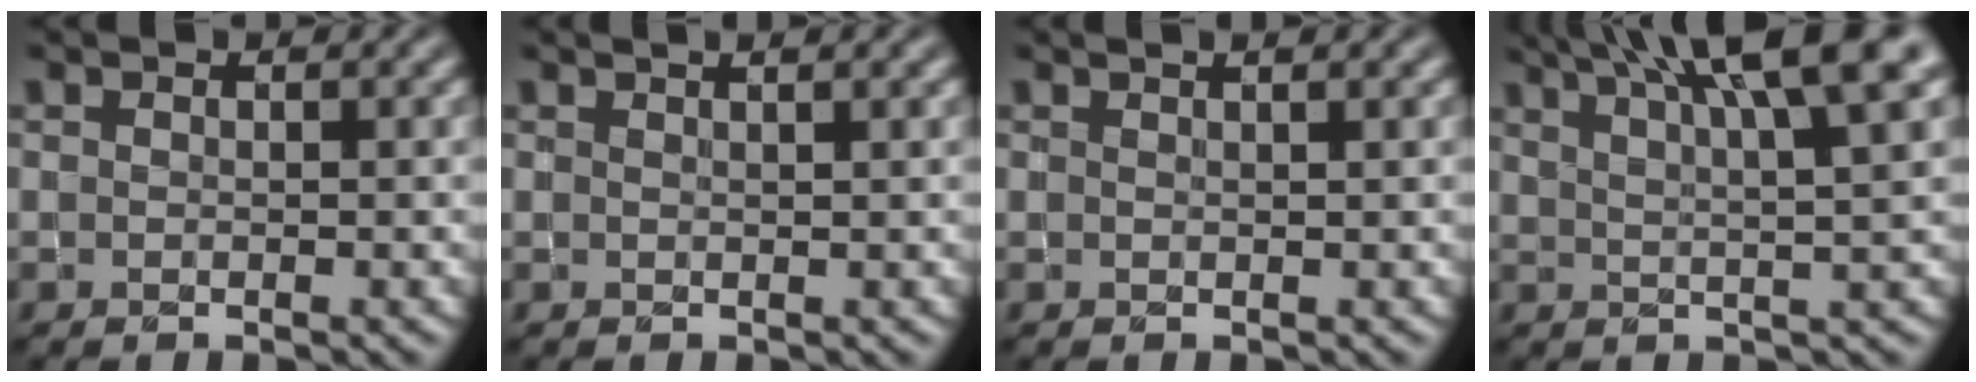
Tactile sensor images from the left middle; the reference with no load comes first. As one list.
[{"total": 2.9, "force": [1.8, 1.2, 1.9], "torque": [-0.007, 0.008, -0.005]}, {"total": 2.4, "force": [1.6, 0.9, 1.6], "torque": [-0.008, 0.003, -0.003]}, {"total": 11.1, "force": [6.6, 2.5, 8.5], "torque": [-0.089, 0.037, 0.077]}]